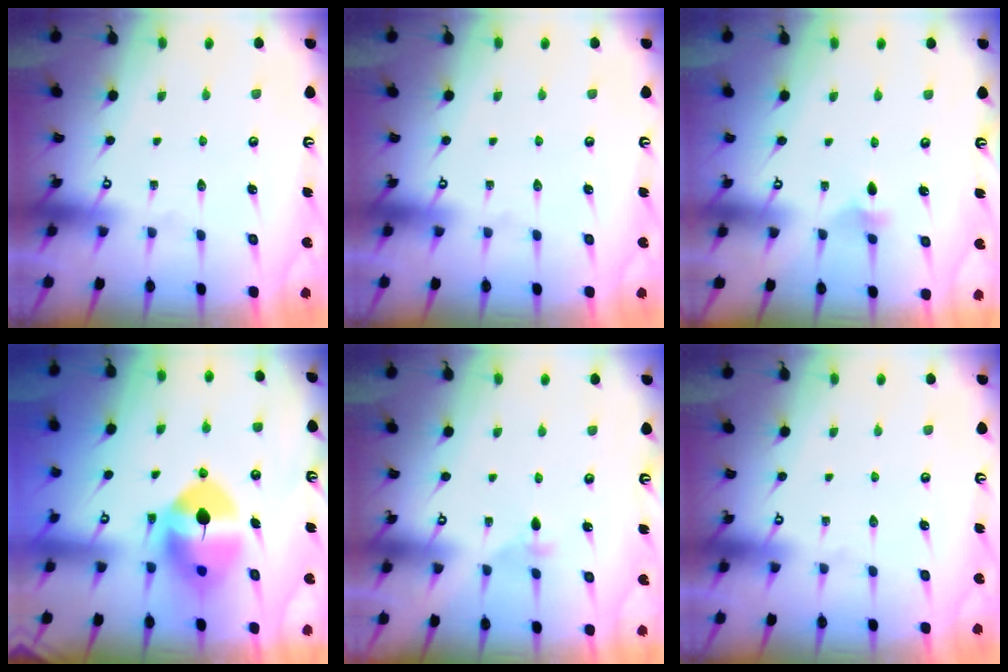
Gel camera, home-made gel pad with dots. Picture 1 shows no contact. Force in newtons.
{"total": 0.0}
{"total": 3.6, "press": 3.5, "slide": 0.8}
{"total": 11.4, "press": 11.2, "slide": 1.8}
{"total": 3.0, "press": 2.9, "slide": 0.5}
{"total": 0.0}